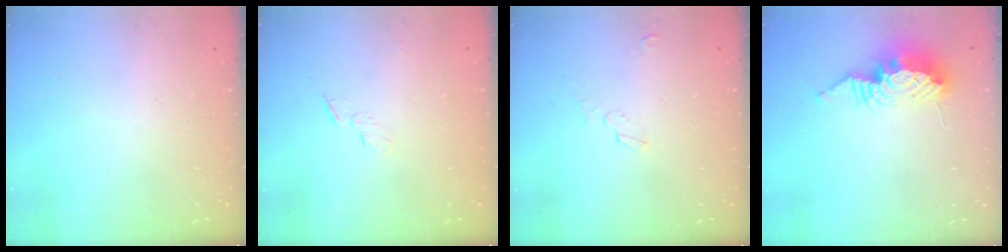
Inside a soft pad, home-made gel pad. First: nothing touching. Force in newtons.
{"total": 3.3, "press": 3.3, "slide": 0.4}
{"total": 2.6, "press": 2.3, "slide": 1.2}
{"total": 13.9, "press": 13.8, "slide": 1.2}